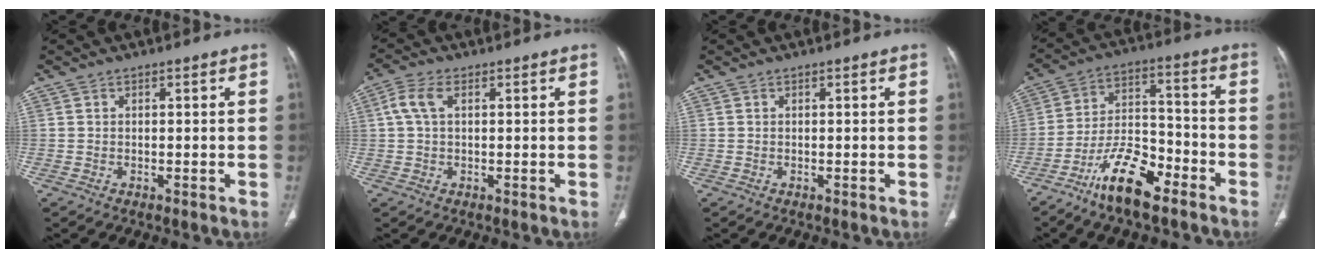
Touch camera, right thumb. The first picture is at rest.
{"total": 4.4, "force": [1.1, 2.4, 3.5], "torque": [-0.090, 0.016, 0.020]}
{"total": 0.0}
{"total": 13.0, "force": [-8.6, 4.8, 8.5], "torque": [-0.154, 0.061, -0.159]}